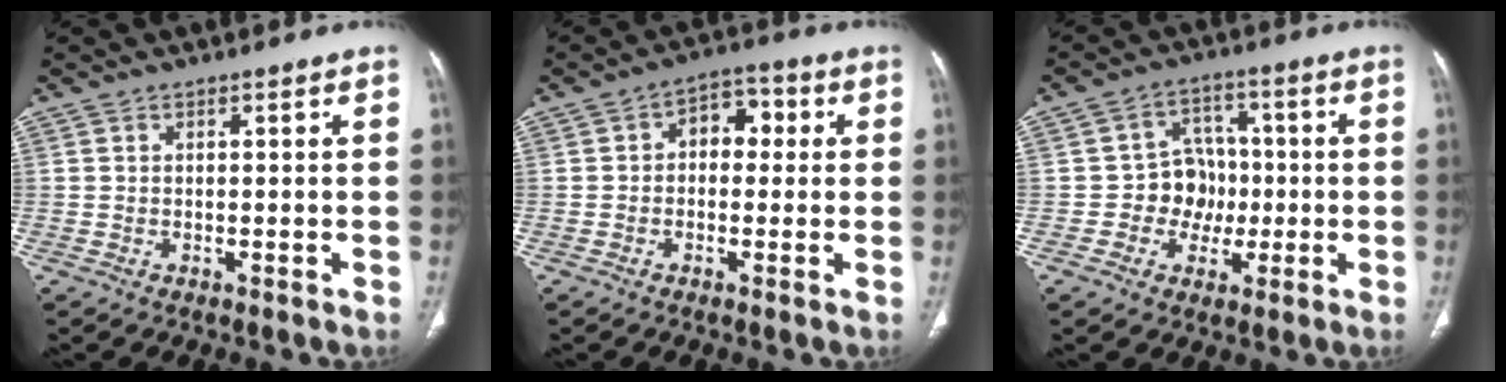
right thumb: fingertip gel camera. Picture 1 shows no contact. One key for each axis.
{"total": 6.5, "fx": 0.7, "fy": 4.5, "fz": 4.6, "tx": -0.029, "ty": 0.021, "tz": 0.001}
{"total": 7.9, "fx": -1.2, "fy": 7.0, "fz": 3.4, "tx": -0.001, "ty": 0.021, "tz": -0.024}